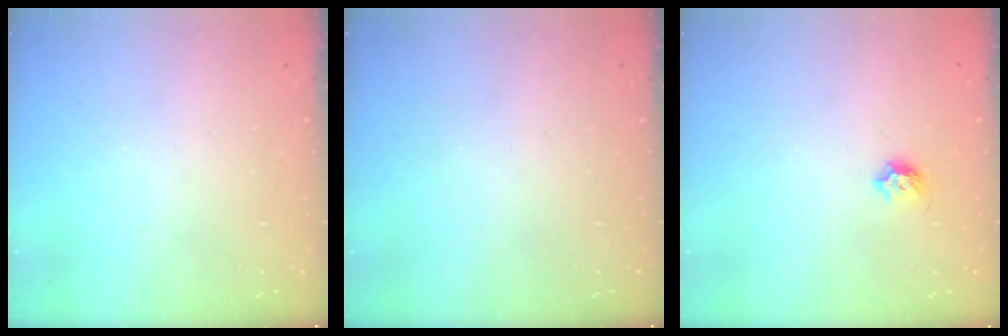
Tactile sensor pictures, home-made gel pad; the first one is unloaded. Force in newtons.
{"total": 0.0}
{"total": 5.7, "press": 5.6, "slide": 1.0}